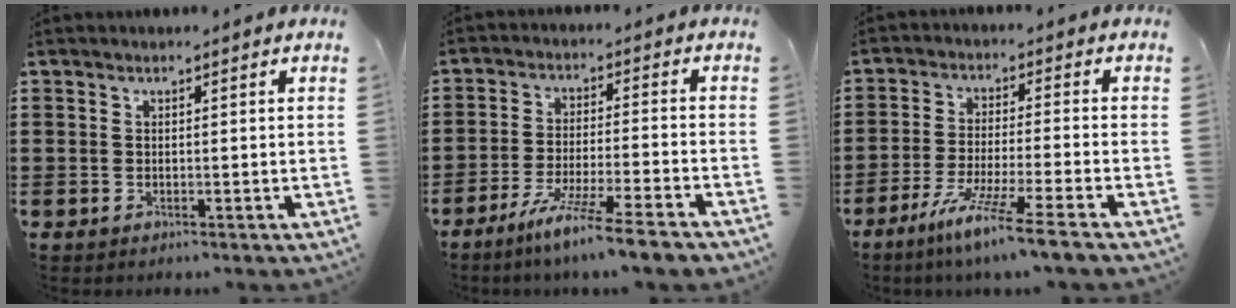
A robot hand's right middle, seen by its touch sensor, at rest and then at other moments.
{"total": 7.9, "force": [-6.5, -0.6, 4.3], "torque": [-0.085, -0.016, -0.126]}
{"total": 7.6, "force": [-6.0, -0.9, 4.6], "torque": [-0.091, -0.018, -0.116]}